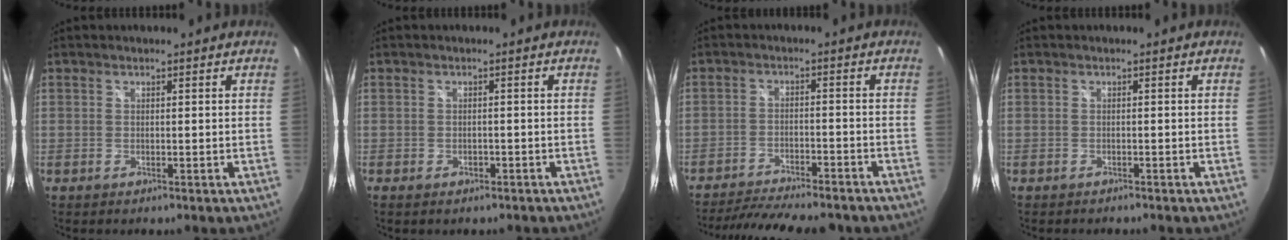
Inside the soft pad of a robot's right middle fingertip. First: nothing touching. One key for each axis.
{"total": 2.1, "fx": -1.5, "fy": 1.2, "fz": 0.9, "tx": -0.016, "ty": -0.005, "tz": -0.019}
{"total": 16.3, "fx": -14.1, "fy": 3.3, "fz": 7.5, "tx": -0.146, "ty": -0.020, "tz": -0.205}
{"total": 1.0, "fx": -1.0, "fy": 0.2, "fz": 0.2, "tx": -0.006, "ty": -0.004, "tz": -0.014}